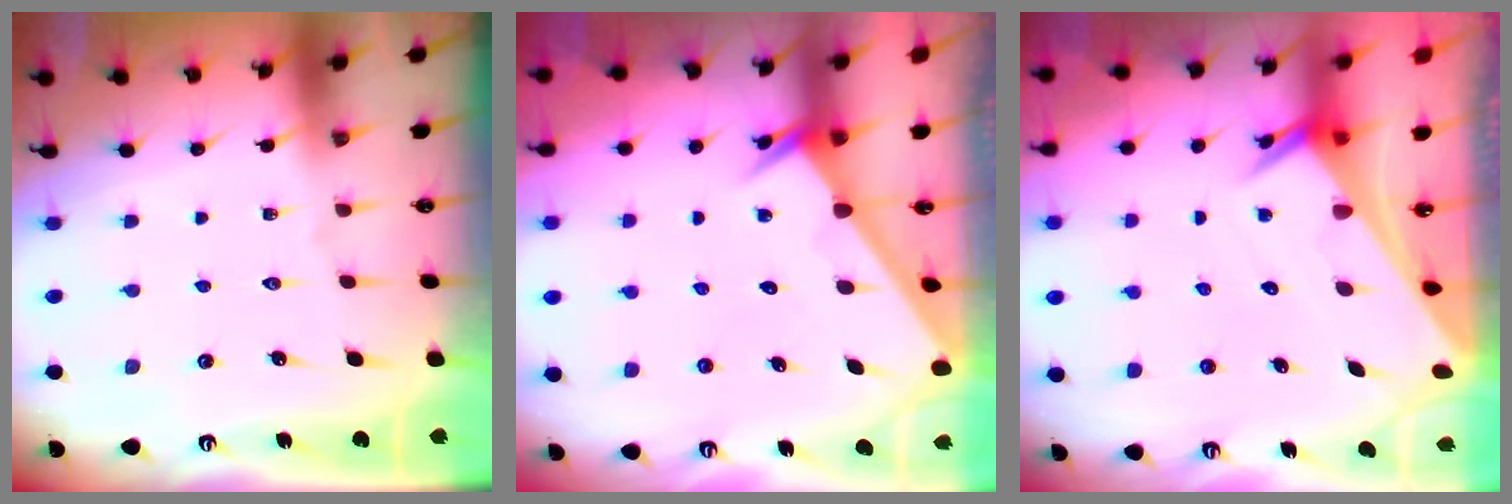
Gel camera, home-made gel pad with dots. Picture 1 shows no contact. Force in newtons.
{"total": 2.6, "press": 2.6, "slide": 0.0}
{"total": 2.9, "press": 2.9, "slide": 0.2}